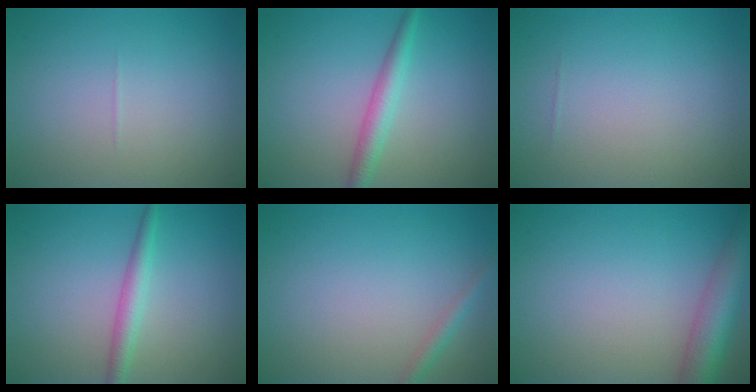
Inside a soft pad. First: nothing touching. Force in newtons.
{"total": 2.5, "press": 2.5, "slide": 0.0}
{"total": 0.0}
{"total": 2.2, "press": 2.2, "slide": 0.1}
{"total": 1.3, "press": 1.3, "slide": 0.1}
{"total": 5.7, "press": 5.7, "slide": 0.2}